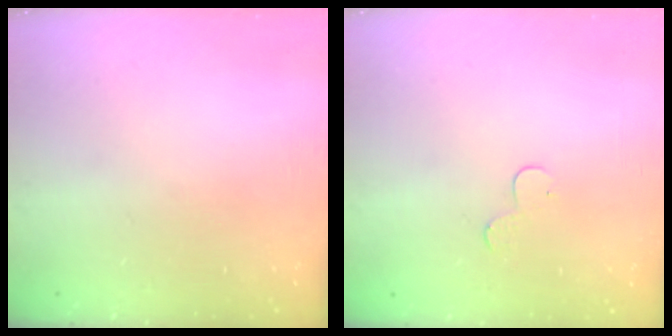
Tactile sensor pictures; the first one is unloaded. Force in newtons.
{"total": 3.1, "press": 3.1, "slide": 0.3}